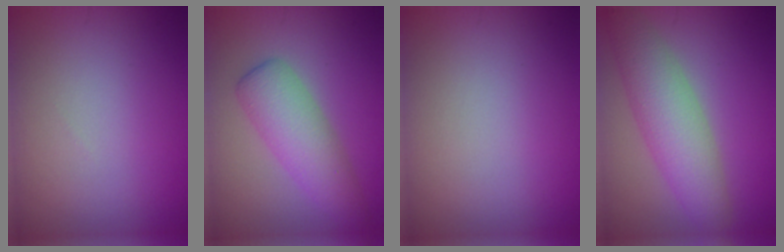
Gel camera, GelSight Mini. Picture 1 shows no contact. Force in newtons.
{"total": 4.8, "press": 4.8, "slide": 0.1}
{"total": 0.0}
{"total": 5.7, "press": 5.7, "slide": 0.3}